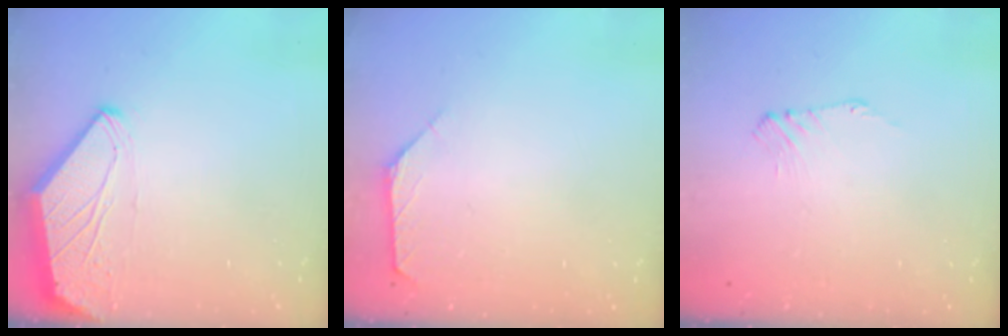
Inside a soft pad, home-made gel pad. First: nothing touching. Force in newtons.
{"total": 1.6, "press": 1.5, "slide": 0.4}
{"total": 1.1, "press": 1.0, "slide": 0.4}